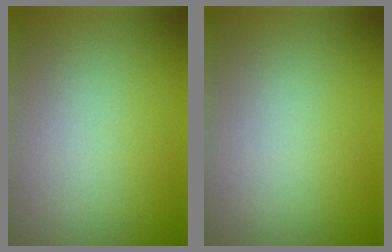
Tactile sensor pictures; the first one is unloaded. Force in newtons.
{"total": 0.0}